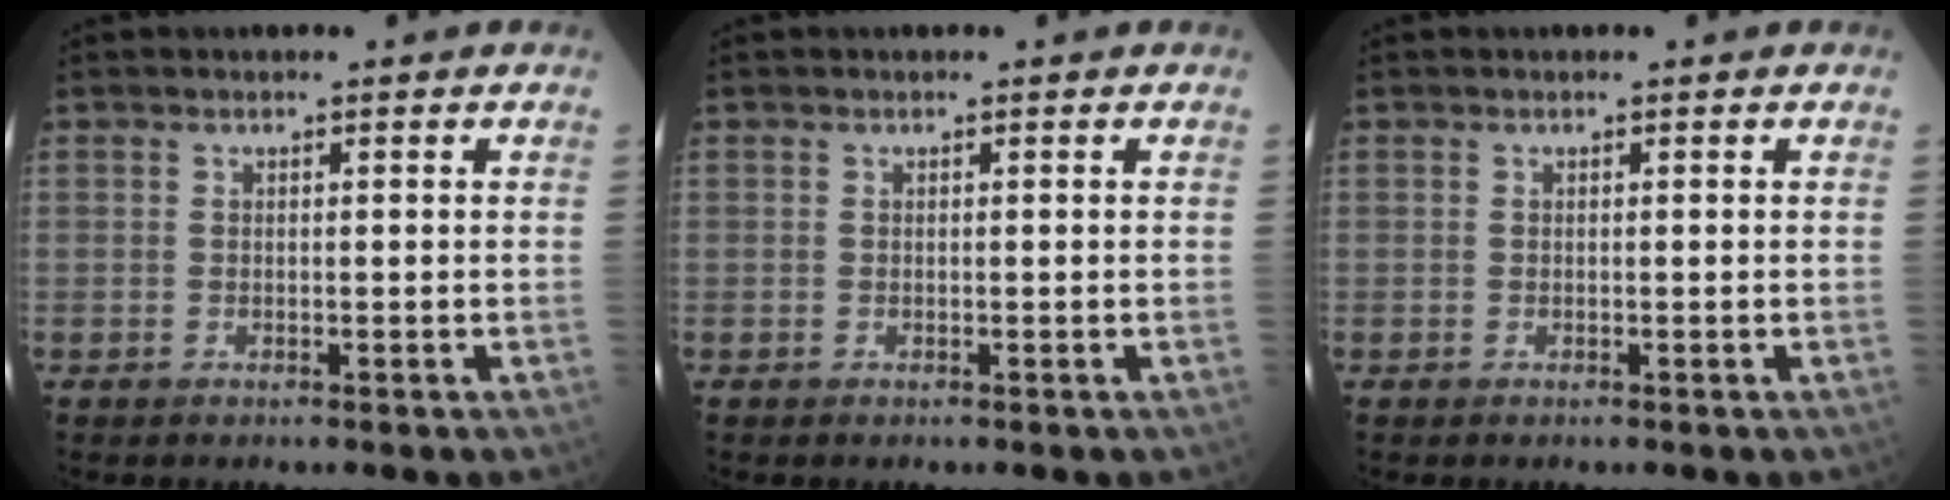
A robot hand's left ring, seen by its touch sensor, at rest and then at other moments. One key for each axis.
{"total": 0.0}
{"total": 0.0}